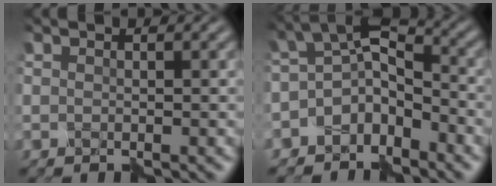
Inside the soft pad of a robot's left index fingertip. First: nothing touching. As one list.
[{"total": 3.7, "force": [-2.7, 2.0, 1.7], "torque": [-0.021, 0.002, -0.061]}]